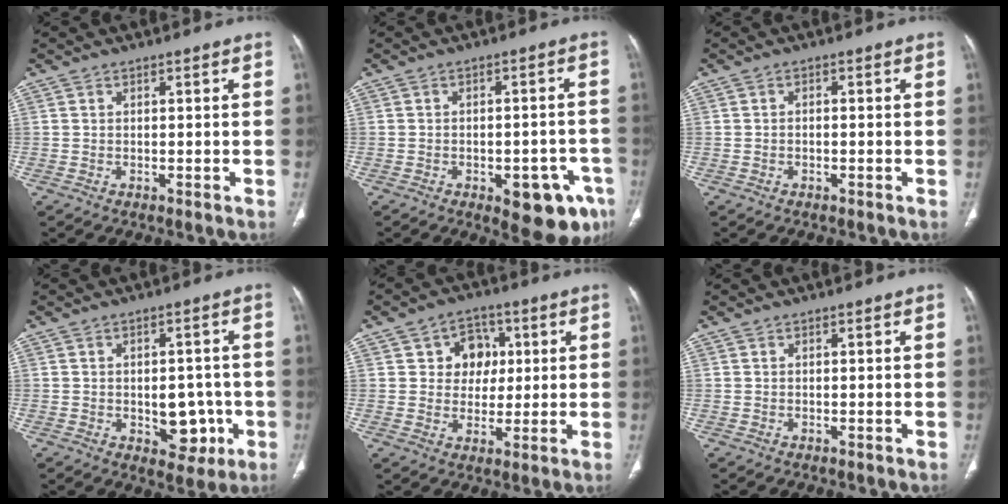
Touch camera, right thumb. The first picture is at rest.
{"total": 11.4, "force": [-5.5, 4.9, 8.7], "torque": [-0.080, 0.023, -0.061]}
{"total": 0.7, "force": [-0.3, 0.4, 0.5], "torque": [-0.008, 0.004, -0.006]}
{"total": 7.8, "force": [-1.7, 5.1, 5.6], "torque": [-0.037, 0.007, -0.011]}
{"total": 8.2, "force": [2.1, 6.8, 3.9], "torque": [-0.015, -0.001, 0.031]}
{"total": 0.0}